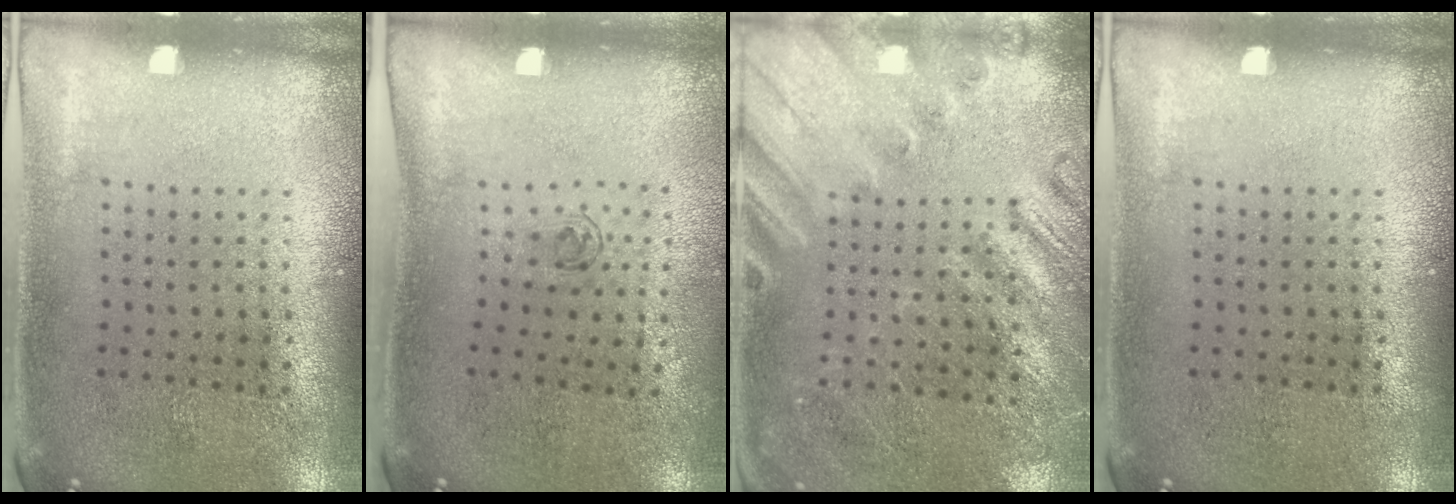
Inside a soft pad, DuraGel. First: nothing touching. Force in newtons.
{"total": 0.7, "press": 0.2, "slide": 0.6}
{"total": 2.3, "press": 2.2, "slide": 0.6}
{"total": 0.0}